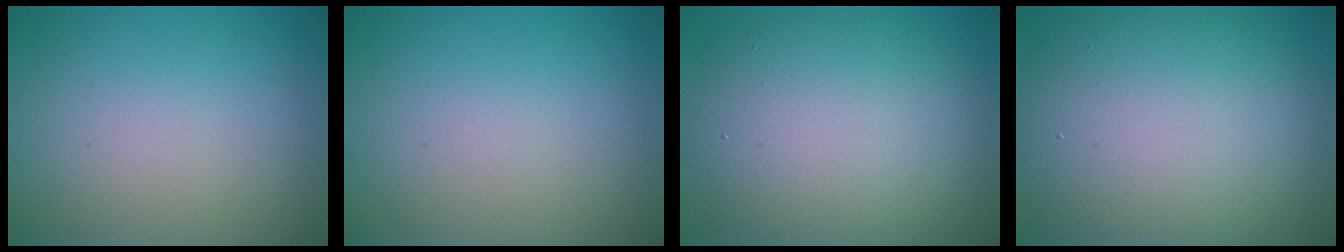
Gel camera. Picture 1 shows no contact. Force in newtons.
{"total": 0.0}
{"total": 10.3, "press": 10.3, "slide": 0.4}
{"total": 13.1, "press": 13.1, "slide": 0.6}